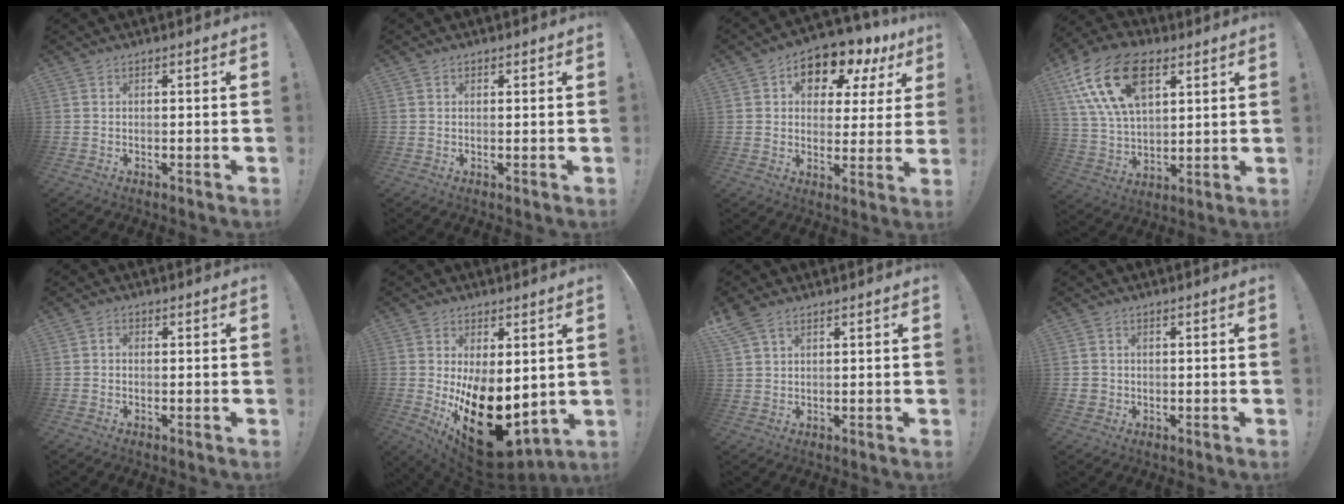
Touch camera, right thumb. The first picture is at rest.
{"total": 0.6, "force": [0.5, 0.3, 0.2], "torque": [-0.002, -0.001, 0.009]}
{"total": 10.1, "force": [6.3, 5.9, 5.2], "torque": [-0.070, -0.048, 0.110]}
{"total": 21.2, "force": [9.6, 12.7, 14.0], "torque": [-0.272, -0.037, 0.173]}
{"total": 1.2, "force": [-0.5, 0.7, 0.8], "torque": [-0.023, 0.009, -0.008]}
{"total": 19.4, "force": [-4.1, 10.6, 15.8], "torque": [-0.250, 0.014, -0.046]}
{"total": 4.7, "force": [3.3, 2.4, 2.3], "torque": [-0.044, -0.010, 0.065]}
{"total": 2.5, "force": [0.3, 2.4, 0.7], "torque": [-0.015, 0.004, 0.008]}